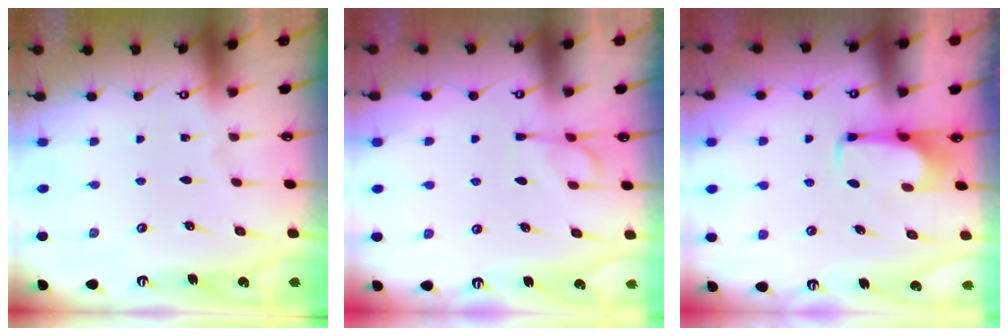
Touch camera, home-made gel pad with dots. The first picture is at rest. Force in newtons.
{"total": 1.2, "press": 0.2, "slide": 1.2}
{"total": 2.0, "press": 1.9, "slide": 0.4}